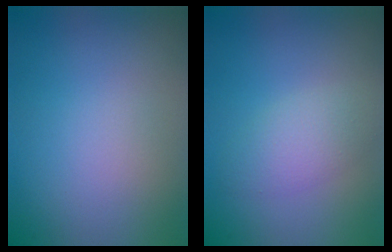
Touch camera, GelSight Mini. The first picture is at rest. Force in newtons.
{"total": 2.7, "press": 2.6, "slide": 0.0}